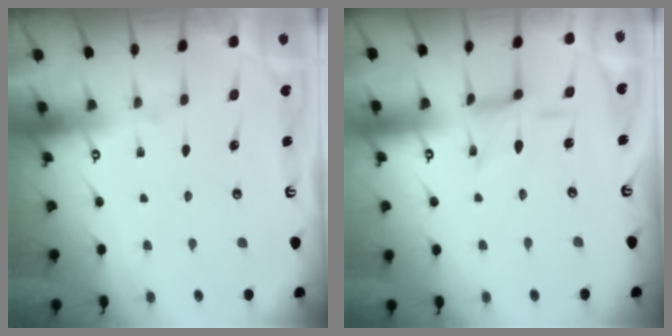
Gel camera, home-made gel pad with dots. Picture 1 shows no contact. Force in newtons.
{"total": 3.8, "press": 3.8, "slide": 0.2}